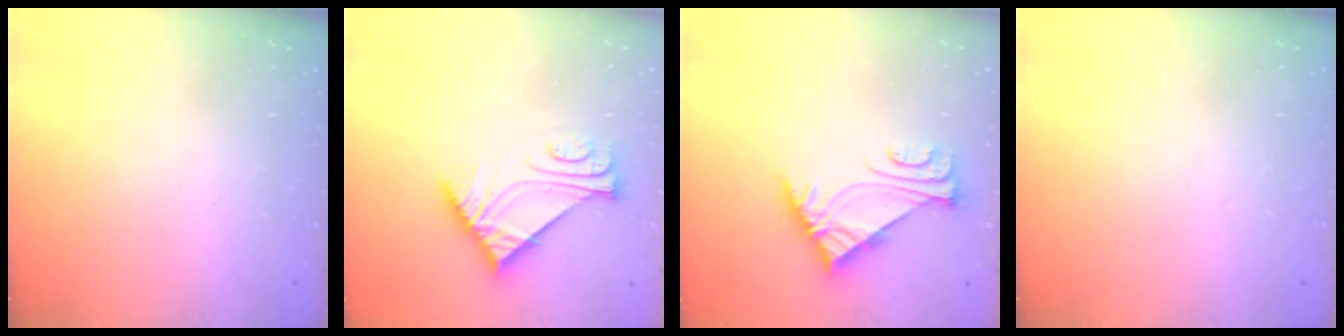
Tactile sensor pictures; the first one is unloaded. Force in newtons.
{"total": 6.9, "press": 6.8, "slide": 0.8}
{"total": 6.0, "press": 5.9, "slide": 0.8}
{"total": 0.0}